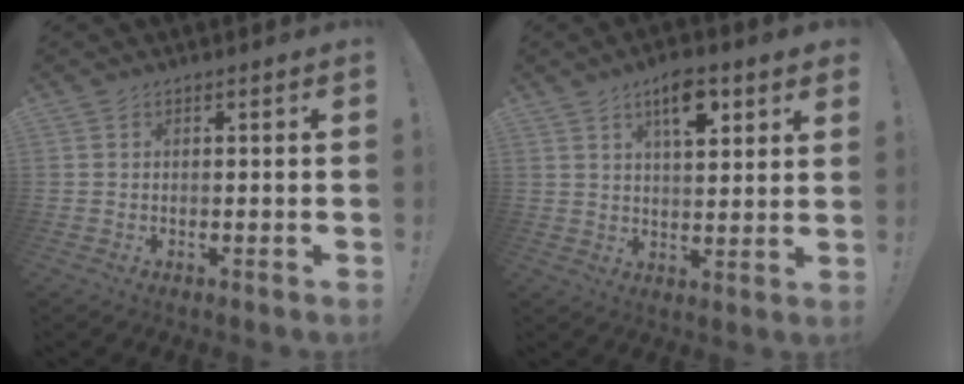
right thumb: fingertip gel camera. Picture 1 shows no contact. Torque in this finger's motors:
{"motor_torque": [0.42, 3.03, 0.83, 0.14, 0.07]}